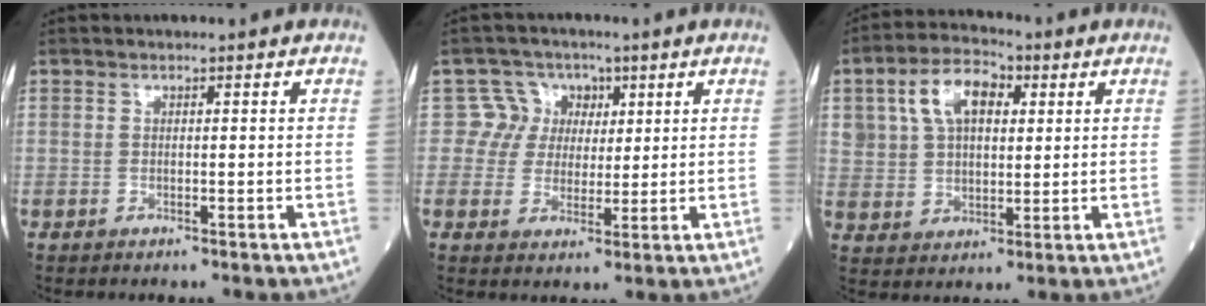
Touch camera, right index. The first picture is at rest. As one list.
[{"total": 5.4, "force": [1.6, 5.2, -0.1], "torque": [0.019, 0.015, 0.022]}, {"total": 9.7, "force": [3.5, 5.8, 6.9], "torque": [-0.134, 0.029, 0.066]}]